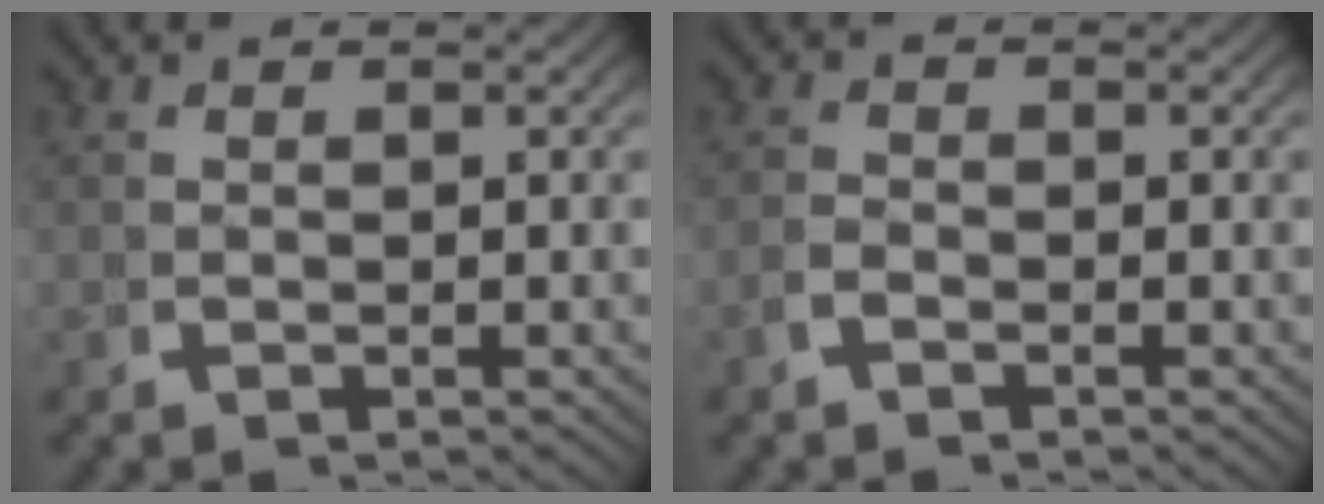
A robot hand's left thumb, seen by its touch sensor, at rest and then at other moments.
{"total": 1.3, "force": [-1.0, 0.6, 0.6], "torque": [-0.015, -0.004, -0.022]}